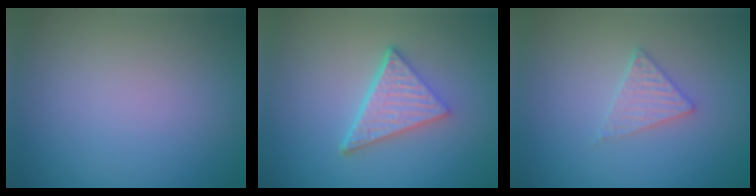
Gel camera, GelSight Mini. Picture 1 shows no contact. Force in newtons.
{"total": 5.2, "press": 3.7, "slide": 3.7}
{"total": 2.1, "press": 2.1, "slide": 0.3}